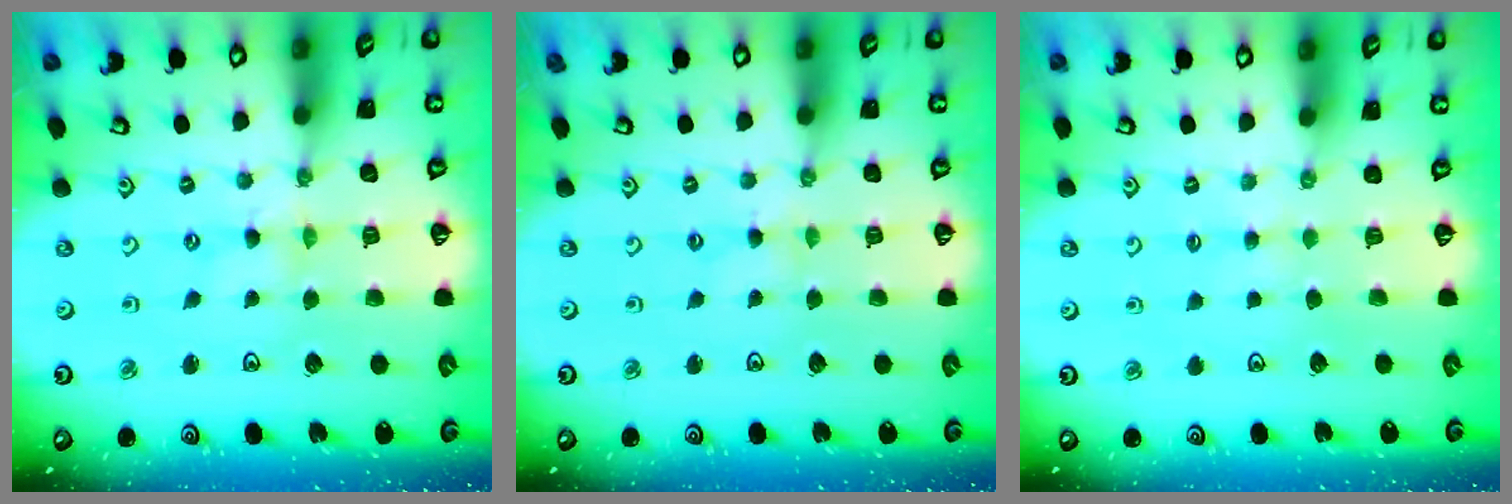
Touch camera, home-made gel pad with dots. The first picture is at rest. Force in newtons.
{"total": 1.3, "press": 1.3, "slide": 0.3}
{"total": 2.4, "press": 2.4, "slide": 0.4}